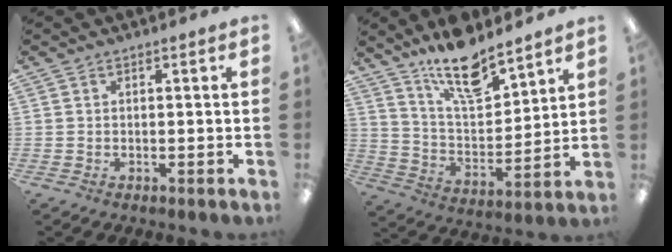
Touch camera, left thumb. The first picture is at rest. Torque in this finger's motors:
{"motor_torque": [2.06, 0.84, 1.50, -1.27, 0.37]}